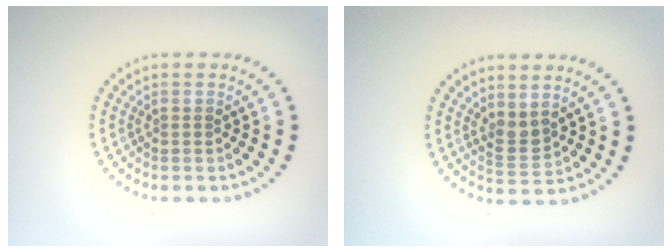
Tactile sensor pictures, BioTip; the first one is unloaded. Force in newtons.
{"total": 1.8, "press": 1.6, "slide": 1.0}